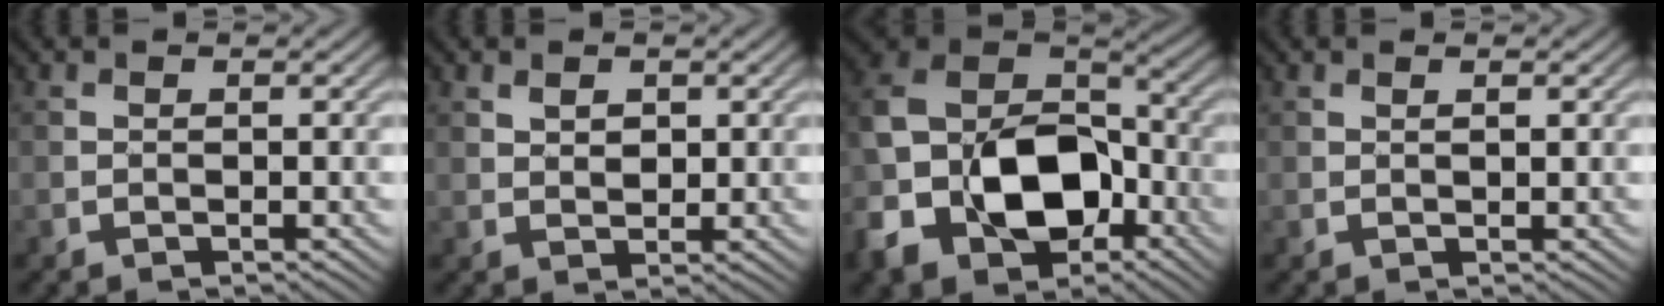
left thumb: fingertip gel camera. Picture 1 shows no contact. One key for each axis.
{"total": 2.0, "fx": 1.0, "fy": 1.3, "fz": 1.1, "tx": -0.024, "ty": -0.004, "tz": 0.023}
{"total": 15.1, "fx": -6.3, "fy": 10.1, "fz": 9.3, "tx": -0.199, "ty": -0.021, "tz": -0.130}
{"total": 0.7, "fx": 0.4, "fy": 0.1, "fz": 0.5, "tx": -0.009, "ty": 0.001, "tz": 0.008}